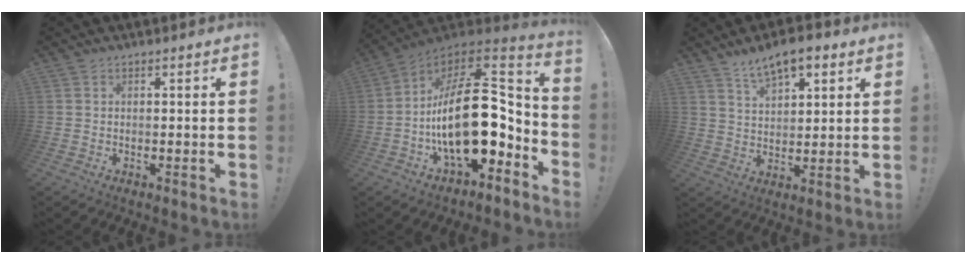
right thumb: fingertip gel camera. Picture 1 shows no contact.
{"total": 28.3, "force": [-2.3, 15.0, 23.9], "torque": [-0.420, 0.016, -0.026]}
{"total": 9.4, "force": [6.3, 4.5, 5.4], "torque": [-0.085, -0.026, 0.117]}